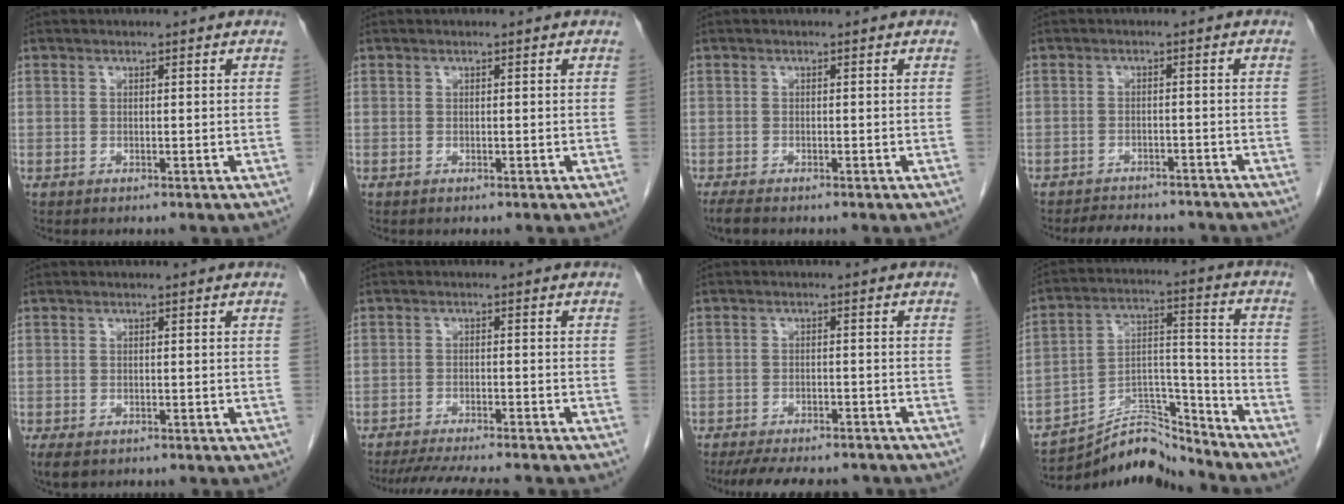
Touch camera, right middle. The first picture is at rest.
{"total": 0.0}
{"total": 2.0, "force": [-1.6, 0.4, 1.1], "torque": [-0.027, -0.007, -0.026]}
{"total": 8.6, "force": [-7.9, 2.5, 2.3], "torque": [-0.039, 0.001, -0.099]}
{"total": 3.9, "force": [-2.6, 2.1, 2.0], "torque": [-0.036, -0.008, -0.038]}
{"total": 11.5, "force": [-10.3, 1.0, 5.1], "torque": [-0.074, -0.017, -0.145]}
{"total": 13.1, "force": [-11.5, 3.6, 5.1], "torque": [-0.094, -0.002, -0.149]}
{"total": 12.0, "force": [-11.9, 0.9, 0.9], "torque": [-0.012, 0.050, -0.208]}